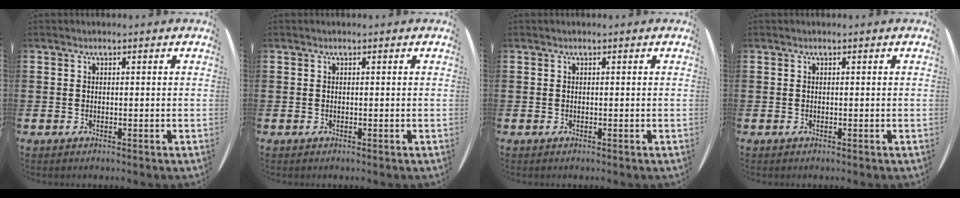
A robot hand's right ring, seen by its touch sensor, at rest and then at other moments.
{"total": 0.0}
{"total": 0.0}
{"total": 0.0}